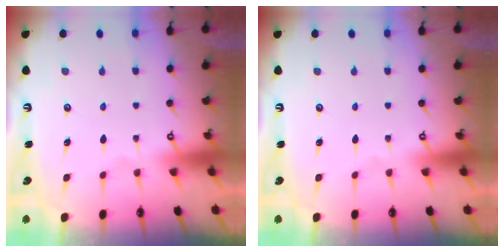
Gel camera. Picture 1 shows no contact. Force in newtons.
{"total": 0.0}